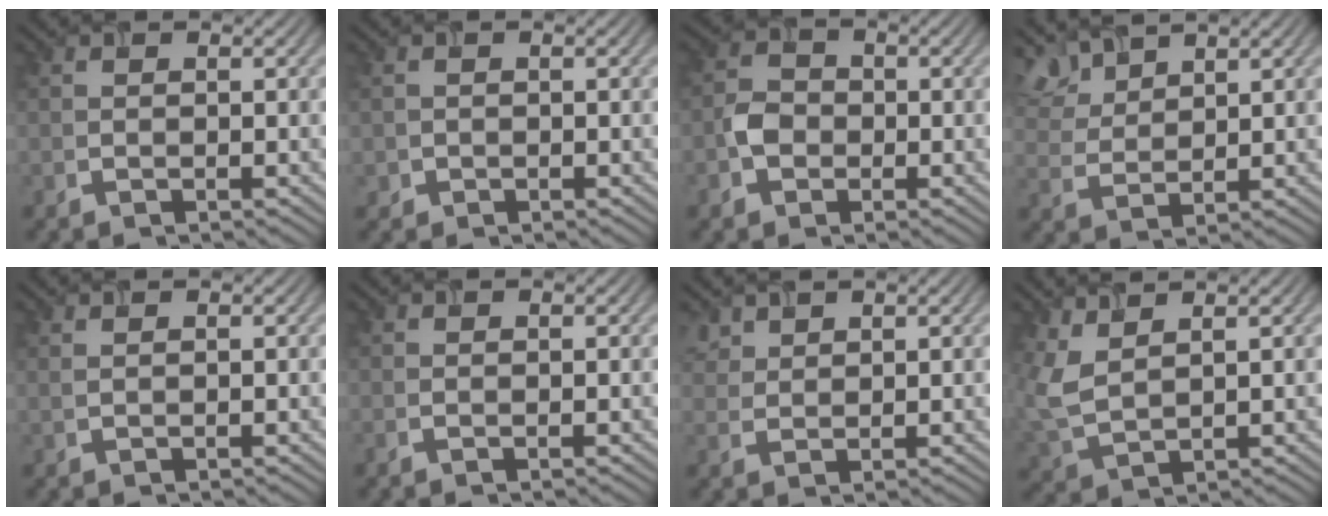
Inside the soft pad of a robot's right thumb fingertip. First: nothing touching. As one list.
[{"total": 1.1, "force": [-0.2, 1.1, 0.0], "torque": [0.004, -0.006, -0.006]}, {"total": 3.2, "force": [-1.1, 2.7, 1.4], "torque": [-0.032, 0.002, -0.027]}, {"total": 6.6, "force": [5.1, 2.7, 3.2], "torque": [-0.084, 0.013, 0.107]}, {"total": 0.6, "force": [0.4, 0.1, 0.4], "torque": [-0.013, 0.003, 0.008]}, {"total": 0.0}, {"total": 3.0, "force": [2.2, 1.5, 1.2], "torque": [-0.034, 0.005, 0.053]}, {"total": 5.5, "force": [3.0, 2.6, 3.8], "torque": [-0.117, 0.001, 0.064]}]